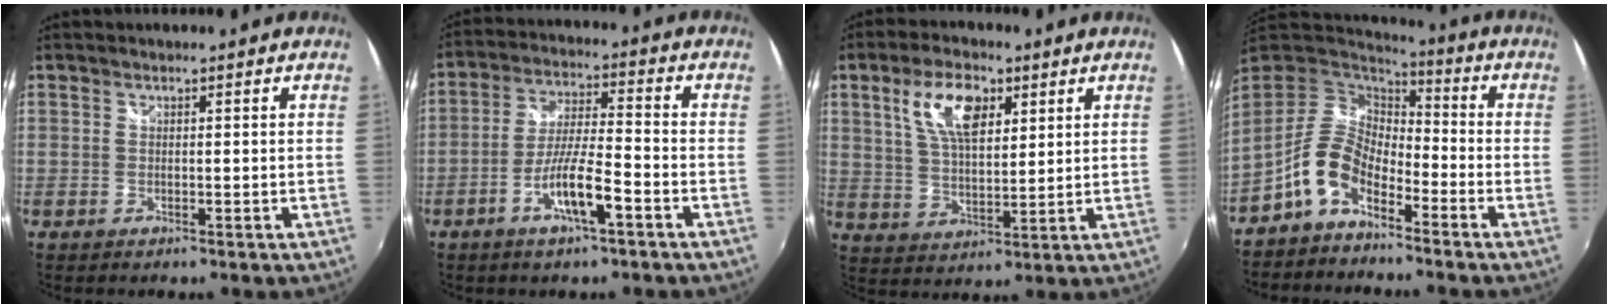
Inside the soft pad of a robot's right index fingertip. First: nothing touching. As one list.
[{"total": 9.1, "force": [-4.7, 1.1, 7.7], "torque": [-0.154, -0.002, -0.087]}, {"total": 10.3, "force": [4.6, 4.7, 7.9], "torque": [-0.154, 0.014, 0.087]}, {"total": 9.9, "force": [-6.0, 5.0, 6.1], "torque": [-0.123, 0.019, -0.124]}]